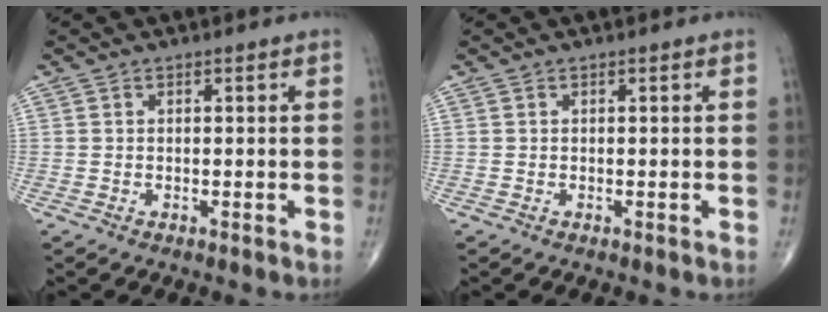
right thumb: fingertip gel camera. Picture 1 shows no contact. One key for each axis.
{"total": 0.0}